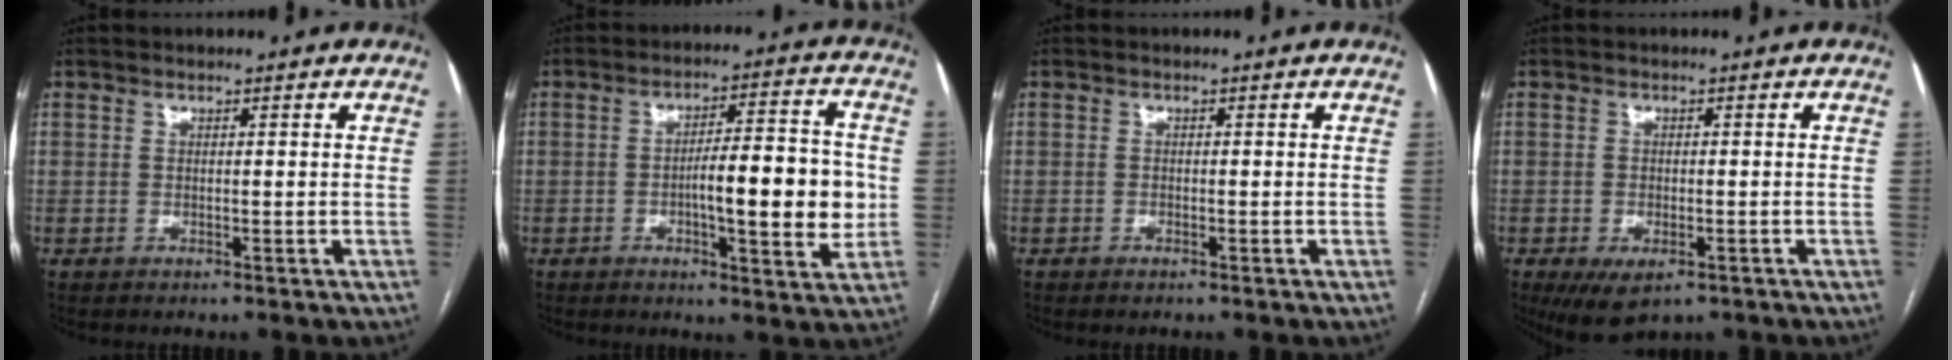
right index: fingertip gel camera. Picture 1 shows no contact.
{"total": 11.8, "force": [-1.3, 2.5, 11.5], "torque": [-0.166, 0.014, -0.019]}
{"total": 0.5, "force": [-0.3, 0.2, 0.3], "torque": [-0.006, 0.000, -0.001]}
{"total": 5.7, "force": [-3.2, 2.8, 3.8], "torque": [-0.062, -0.008, -0.041]}